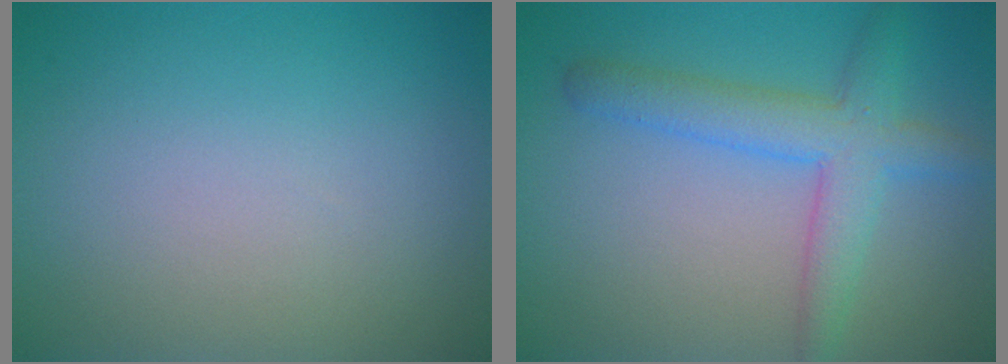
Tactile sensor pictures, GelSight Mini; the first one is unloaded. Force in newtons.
{"total": 4.6, "press": 4.6, "slide": 0.1}